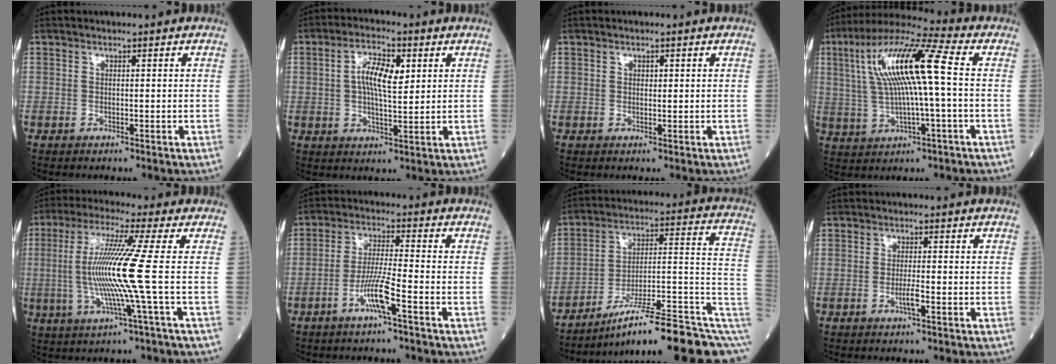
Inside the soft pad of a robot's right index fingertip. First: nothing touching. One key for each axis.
{"total": 7.2, "fx": 1.7, "fy": 2.2, "fz": 6.6, "tx": -0.126, "ty": 0.010, "tz": 0.029}
{"total": 0.9, "fx": 0.4, "fy": 0.5, "fz": 0.6, "tx": -0.009, "ty": -0.002, "tz": 0.006}
{"total": 14.8, "fx": 2.1, "fy": 1.4, "fz": 14.6, "tx": -0.288, "ty": 0.029, "tz": 0.035}
{"total": 11.3, "fx": -0.8, "fy": -2.2, "fz": 11.1, "tx": -0.227, "ty": -0.007, "tz": -0.017}
{"total": 6.9, "fx": -3.5, "fy": -0.3, "fz": 5.9, "tx": -0.117, "ty": 0.000, "tz": -0.071}
{"total": 20.7, "fx": -12.7, "fy": 2.1, "fz": 16.2, "tx": -0.157, "ty": 0.041, "tz": -0.194}
{"total": 1.9, "fx": -0.8, "fy": 0.0, "fz": 1.7, "tx": -0.034, "ty": -0.002, "tz": -0.017}